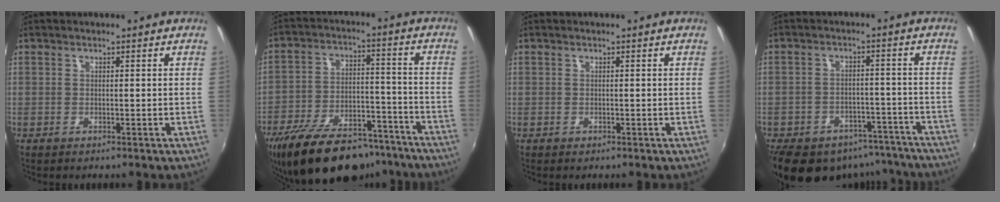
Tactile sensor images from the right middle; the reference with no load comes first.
{"total": 24.4, "force": [-18.8, 10.1, 11.8], "torque": [-0.229, 0.003, -0.272]}
{"total": 0.0}
{"total": 19.6, "force": [-14.8, 10.2, 7.7], "torque": [-0.171, 0.016, -0.179]}